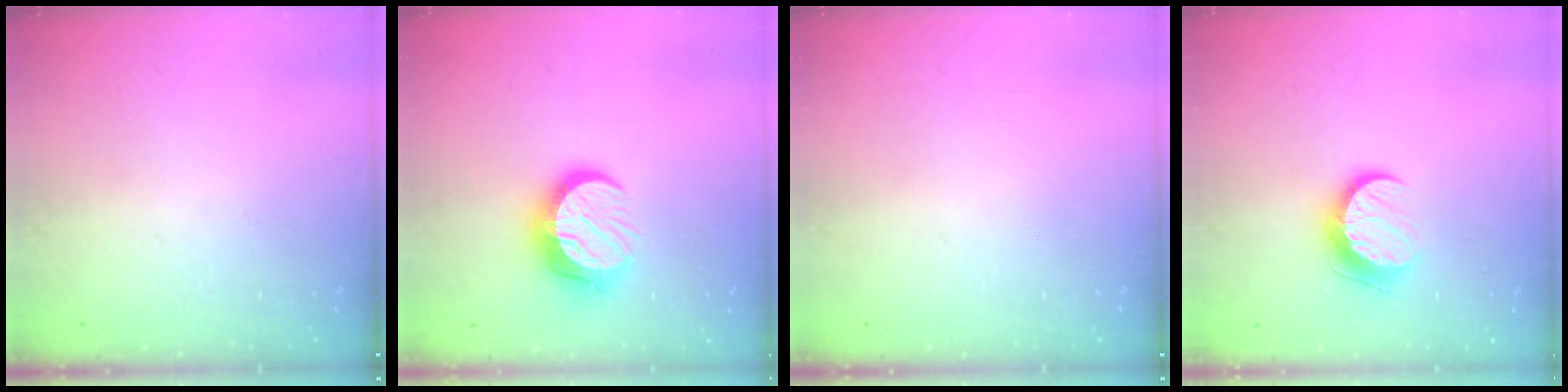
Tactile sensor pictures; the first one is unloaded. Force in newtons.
{"total": 11.2, "press": 11.2, "slide": 0.9}
{"total": 0.0}
{"total": 10.3, "press": 10.3, "slide": 0.7}